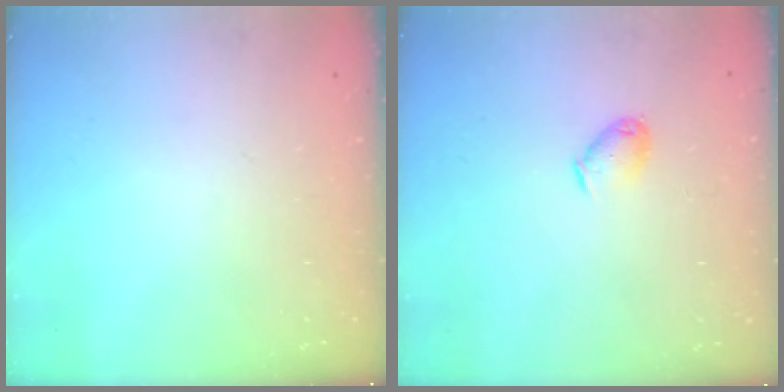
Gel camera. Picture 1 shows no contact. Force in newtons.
{"total": 6.3, "press": 6.2, "slide": 0.7}